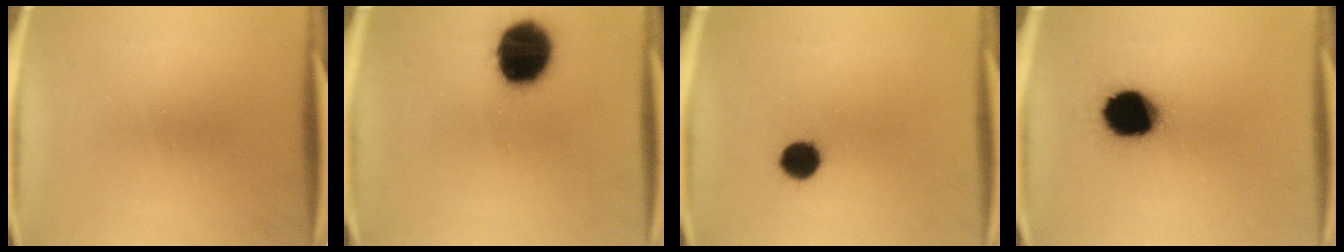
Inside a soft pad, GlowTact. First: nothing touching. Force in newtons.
{"total": 18.1}
{"total": 5.9}
{"total": 16.7}